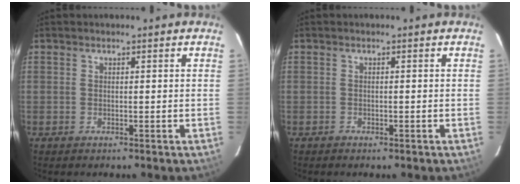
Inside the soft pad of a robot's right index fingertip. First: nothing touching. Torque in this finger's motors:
{"motor_torque": [-0.05, -0.03, 0.01, 0.00]}